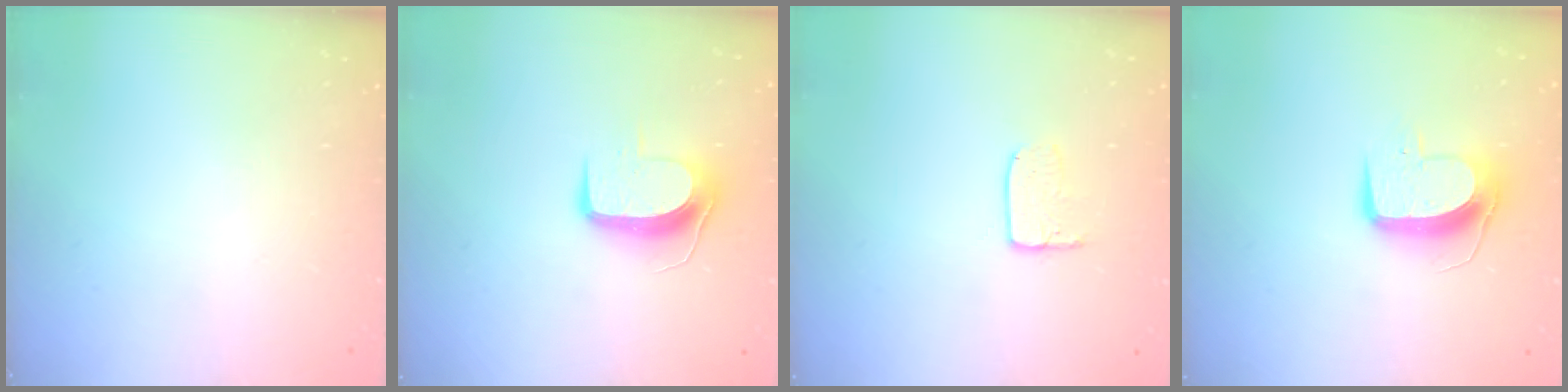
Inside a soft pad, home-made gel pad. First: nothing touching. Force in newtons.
{"total": 8.8, "press": 8.8, "slide": 0.2}
{"total": 5.8, "press": 5.8, "slide": 0.4}
{"total": 10.0, "press": 10.0, "slide": 0.5}